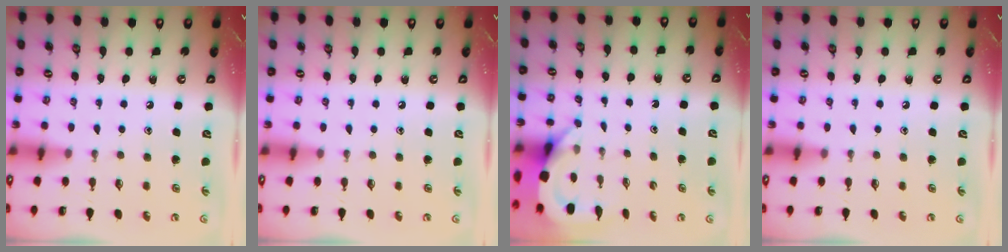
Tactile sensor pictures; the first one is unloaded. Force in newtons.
{"total": 0.0}
{"total": 3.7, "press": 3.7, "slide": 0.2}
{"total": 0.0}